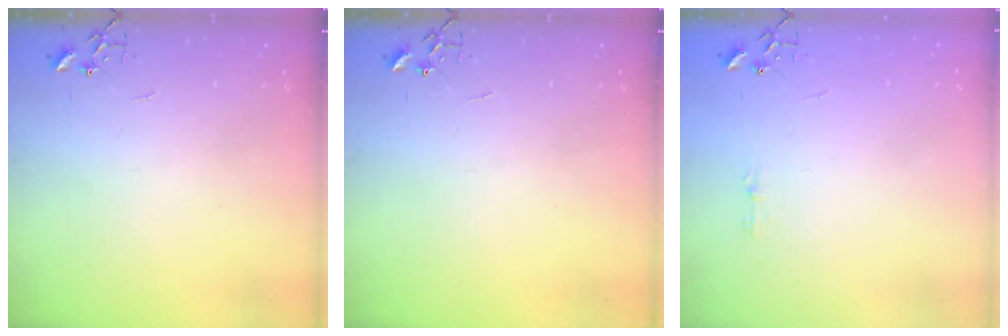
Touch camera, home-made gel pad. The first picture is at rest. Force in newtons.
{"total": 0.0}
{"total": 4.0, "press": 3.9, "slide": 0.4}